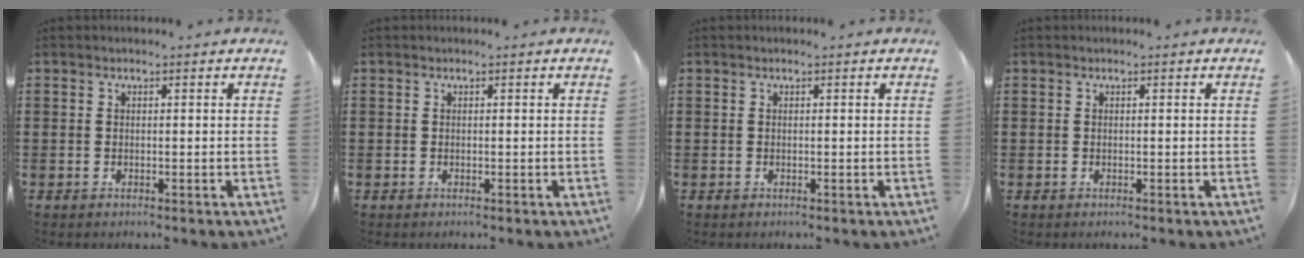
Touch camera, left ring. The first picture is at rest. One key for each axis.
{"total": 0.0}
{"total": 0.0}
{"total": 0.0}